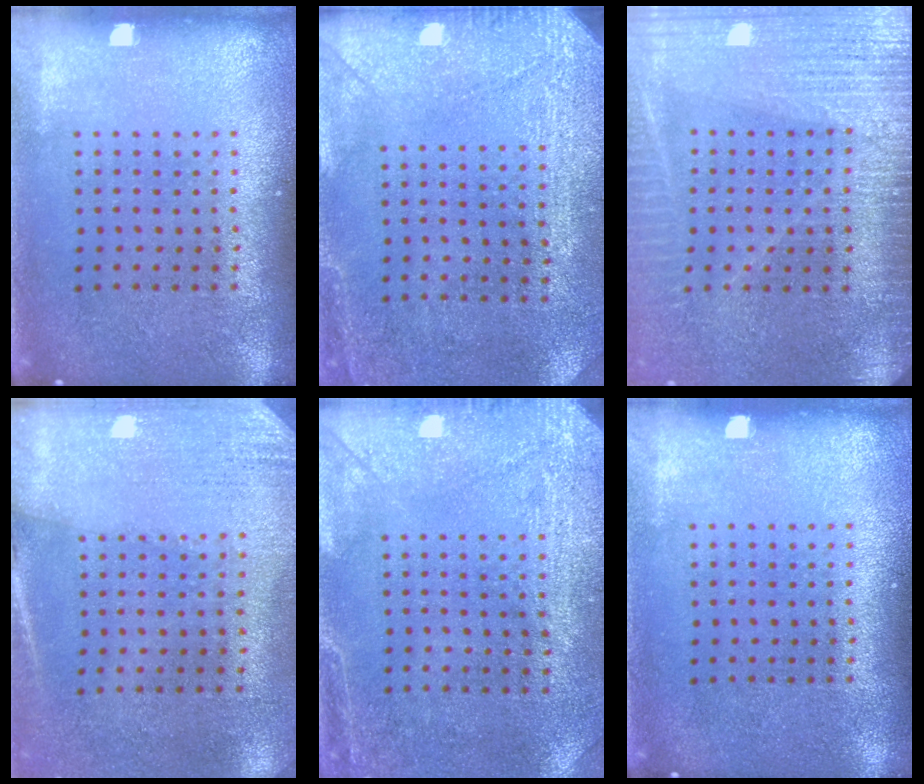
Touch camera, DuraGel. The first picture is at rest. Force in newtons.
{"total": 2.9, "press": 2.4, "slide": 1.6}
{"total": 3.4, "press": 3.2, "slide": 1.4}
{"total": 2.6, "press": 2.3, "slide": 1.3}
{"total": 2.9, "press": 2.3, "slide": 1.8}
{"total": 0.0}